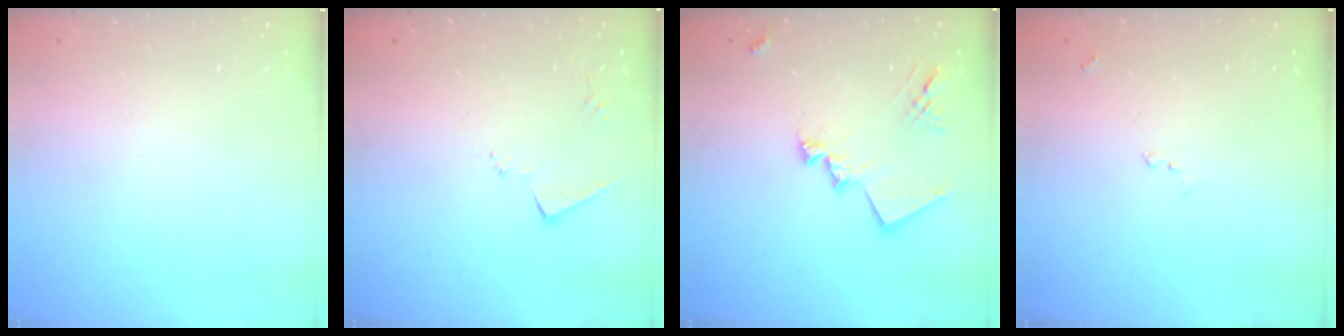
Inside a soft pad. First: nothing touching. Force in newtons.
{"total": 6.2, "press": 6.2, "slide": 0.1}
{"total": 15.6, "press": 15.5, "slide": 1.2}
{"total": 6.4, "press": 6.4, "slide": 0.9}